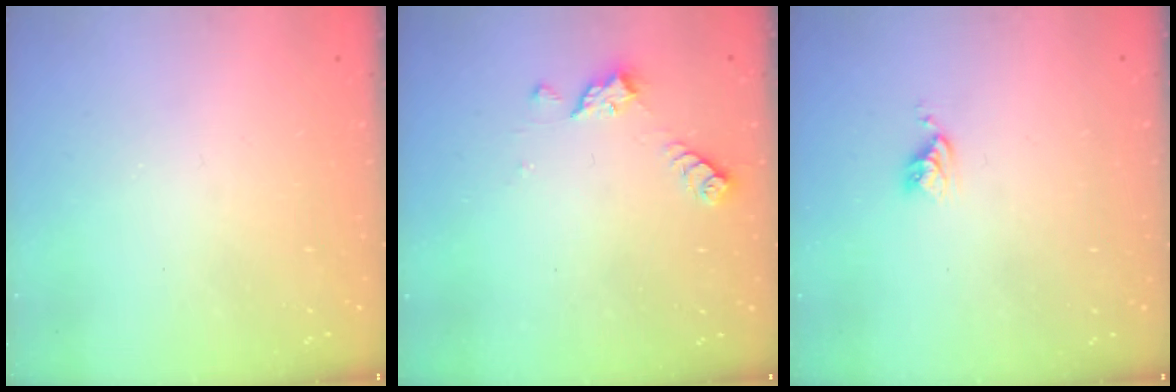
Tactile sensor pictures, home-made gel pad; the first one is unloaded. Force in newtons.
{"total": 4.6, "press": 4.6, "slide": 0.5}
{"total": 3.8, "press": 3.8, "slide": 0.1}